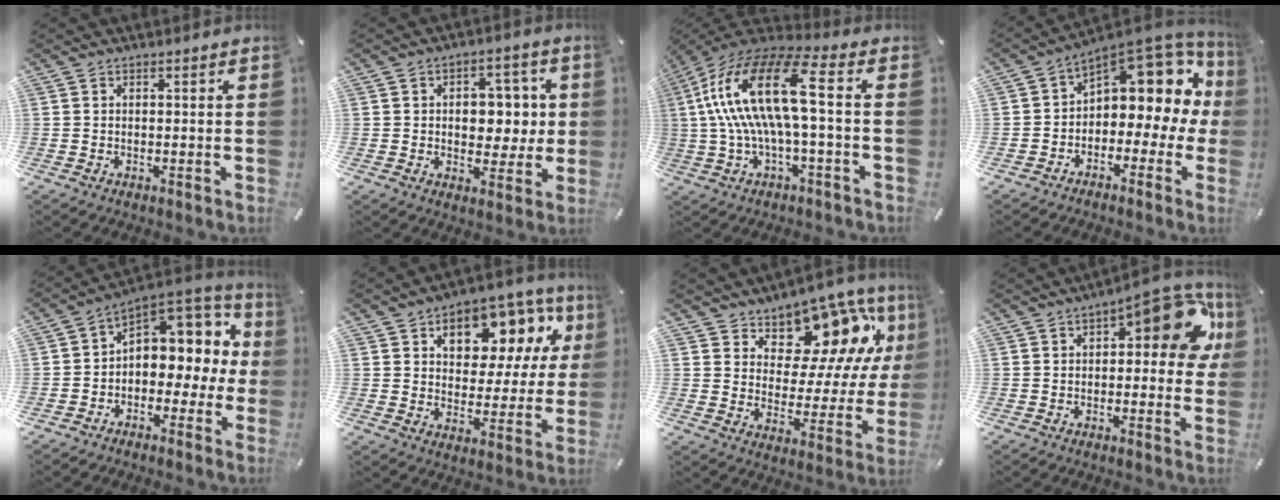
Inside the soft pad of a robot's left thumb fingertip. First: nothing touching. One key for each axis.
{"total": 9.1, "fx": 0.8, "fy": 6.6, "fz": 6.2, "tx": -0.073, "ty": 0.000, "tz": 0.007}
{"total": 18.4, "fx": 1.6, "fy": 5.2, "fz": 17.6, "tx": -0.375, "ty": -0.004, "tz": 0.011}
{"total": 10.8, "fx": 6.0, "fy": 5.9, "fz": 6.8, "tx": -0.094, "ty": -0.060, "tz": 0.097}
{"total": 9.0, "fx": 3.5, "fy": 6.9, "fz": 4.7, "tx": -0.057, "ty": -0.036, "tz": 0.065}
{"total": 13.7, "fx": 6.9, "fy": 9.0, "fz": 7.6, "tx": -0.111, "ty": -0.037, "tz": 0.117}
{"total": 13.6, "fx": 9.5, "fy": 8.1, "fz": 5.5, "tx": -0.083, "ty": -0.082, "tz": 0.164}
{"total": 14.8, "fx": 5.7, "fy": 6.5, "fz": 12.0, "tx": -0.138, "ty": -0.038, "tz": 0.089}